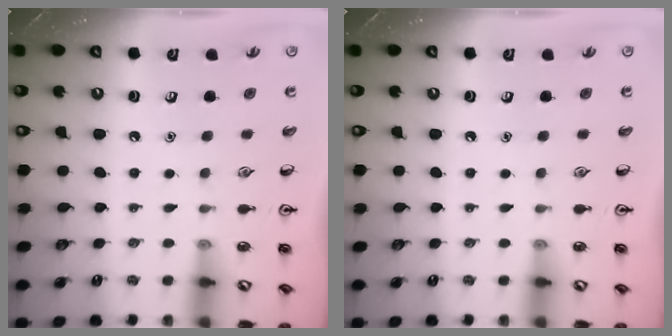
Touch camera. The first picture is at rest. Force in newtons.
{"total": 0.0}